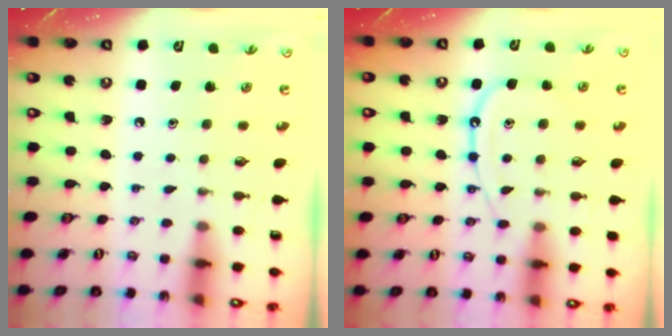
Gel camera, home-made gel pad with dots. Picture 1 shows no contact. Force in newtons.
{"total": 11.0, "press": 11.0, "slide": 0.8}